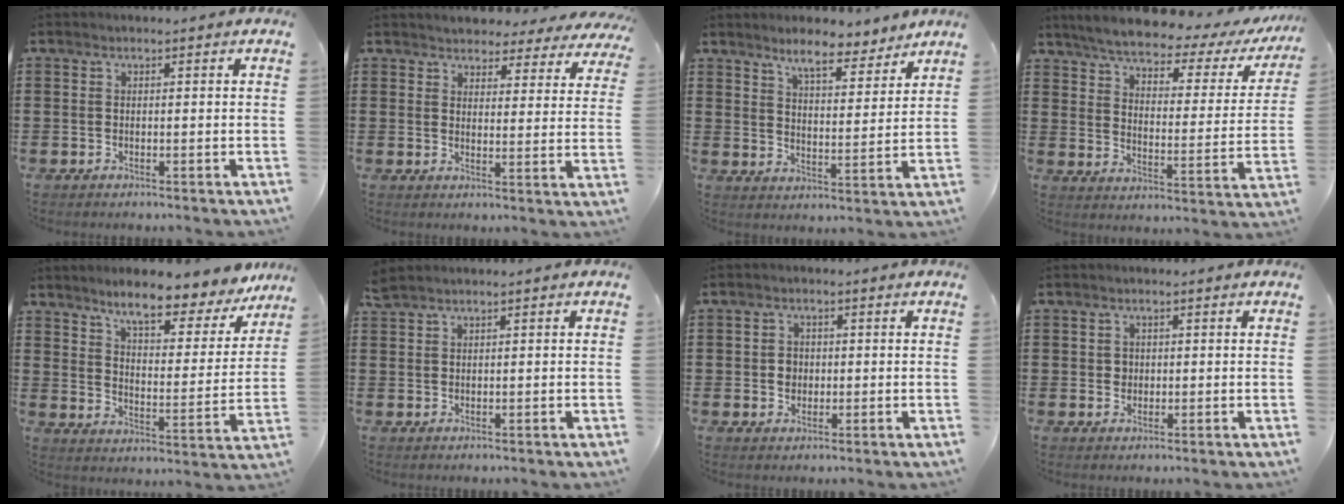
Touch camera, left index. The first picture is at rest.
{"total": 3.6, "force": [3.5, 0.7, -0.1], "torque": [-0.011, -0.023, 0.059]}
{"total": 6.8, "force": [6.1, 1.3, 2.7], "torque": [-0.057, -0.022, 0.108]}
{"total": 5.2, "force": [4.6, 1.0, 2.3], "torque": [-0.070, -0.029, 0.073]}
{"total": 7.4, "force": [6.5, 0.7, 3.4], "torque": [-0.079, -0.040, 0.105]}
{"total": 1.4, "force": [1.3, 0.1, 0.6], "torque": [-0.015, 0.000, 0.025]}
{"total": 2.1, "force": [0.1, 2.0, 0.7], "torque": [-0.021, 0.009, -0.002]}
{"total": 0.8, "force": [0.3, 0.8, 0.1], "torque": [-0.005, 0.004, 0.006]}